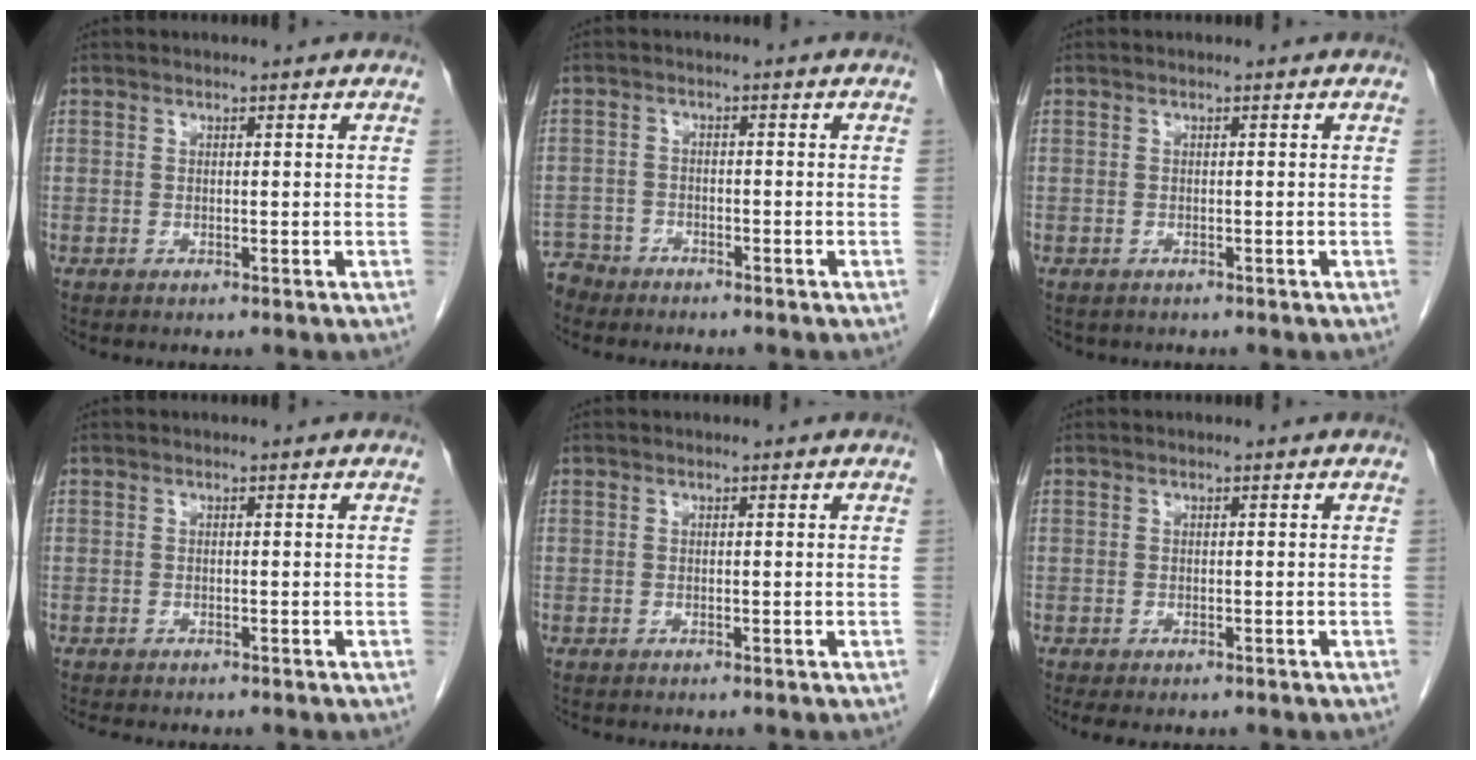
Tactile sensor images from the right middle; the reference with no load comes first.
{"total": 4.1, "force": [-3.7, 1.5, -0.7], "torque": [0.010, -0.003, -0.074]}
{"total": 0.8, "force": [-0.6, 0.5, 0.0], "torque": [-0.013, 0.000, -0.008]}
{"total": 3.7, "force": [-3.2, 1.0, 1.6], "torque": [-0.026, -0.010, -0.039]}
{"total": 0.0}
{"total": 2.8, "force": [-2.2, 1.2, 1.2], "torque": [-0.013, -0.006, -0.027]}